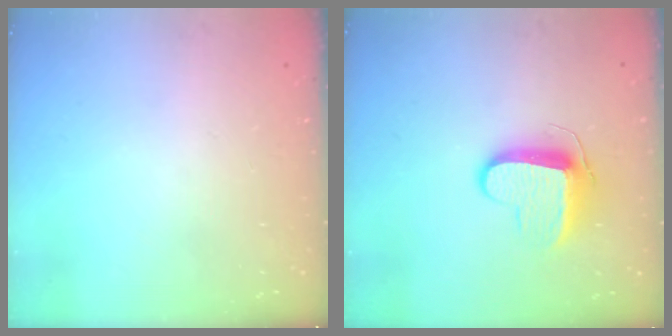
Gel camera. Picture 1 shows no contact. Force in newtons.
{"total": 10.0, "press": 10.0, "slide": 0.2}